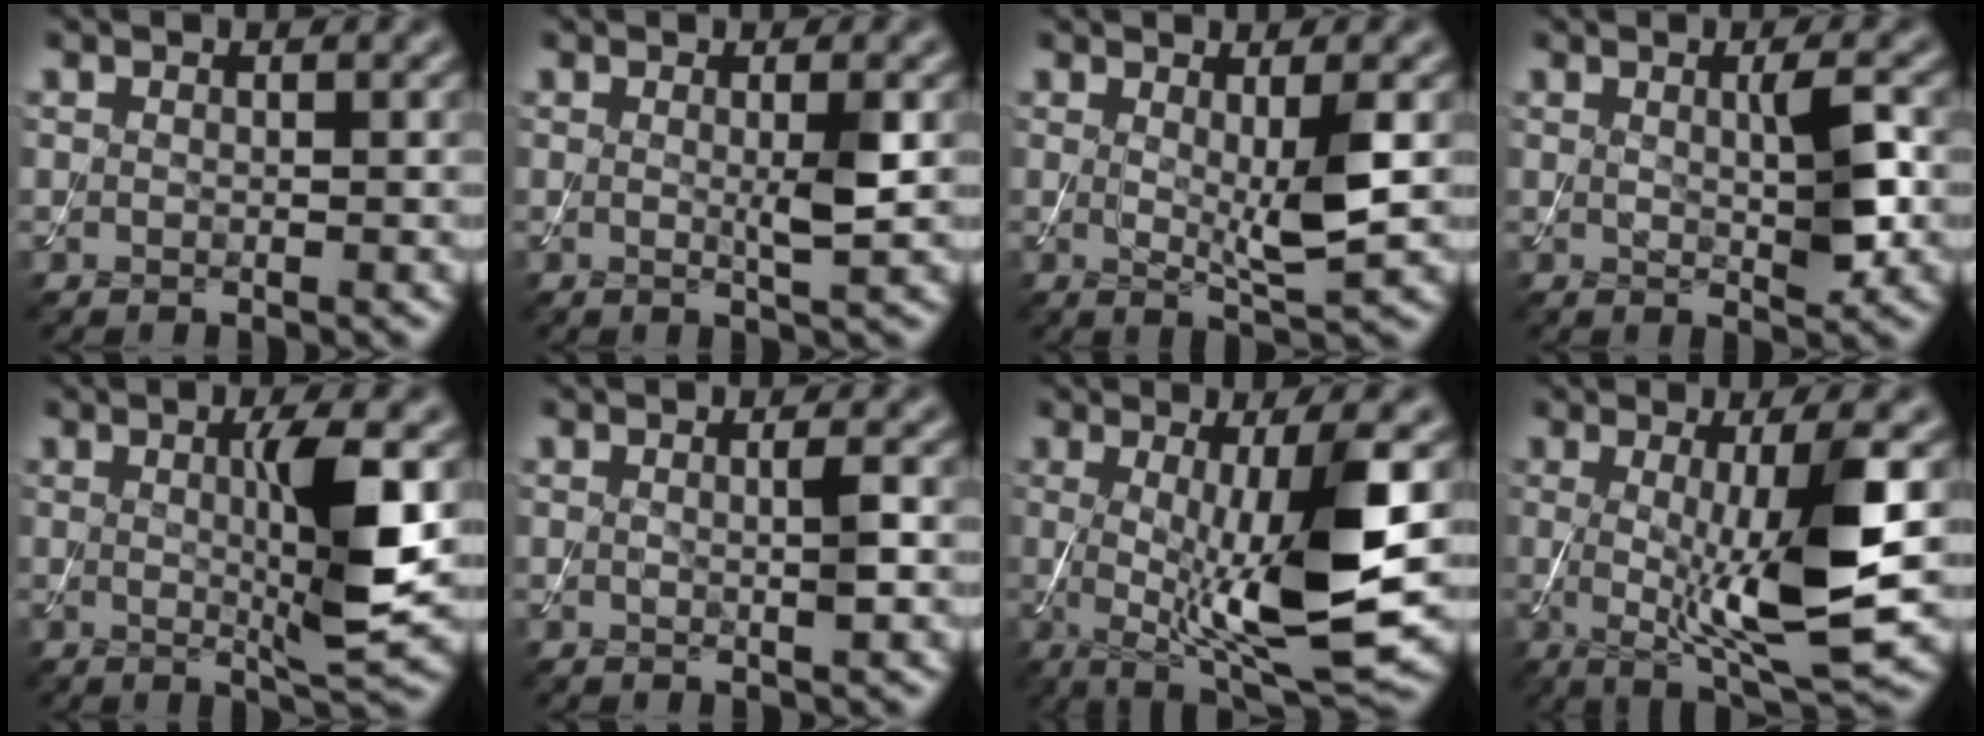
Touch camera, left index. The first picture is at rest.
{"total": 2.1, "force": [0.1, 0.2, 2.0], "torque": [-0.039, -0.004, -0.001]}
{"total": 3.5, "force": [0.4, 0.5, 3.5], "torque": [-0.060, -0.012, 0.012]}
{"total": 3.0, "force": [0.5, 0.5, 2.9], "torque": [-0.049, -0.004, 0.008]}
{"total": 6.0, "force": [0.5, 0.8, 5.9], "torque": [-0.101, -0.007, 0.010]}
{"total": 1.6, "force": [0.1, 0.2, 1.6], "torque": [-0.029, -0.002, -0.002]}
{"total": 11.0, "force": [-0.4, 2.3, 10.8], "torque": [-0.176, -0.015, 0.004]}
{"total": 9.0, "force": [-0.1, 1.7, 8.9], "torque": [-0.136, -0.016, 0.008]}